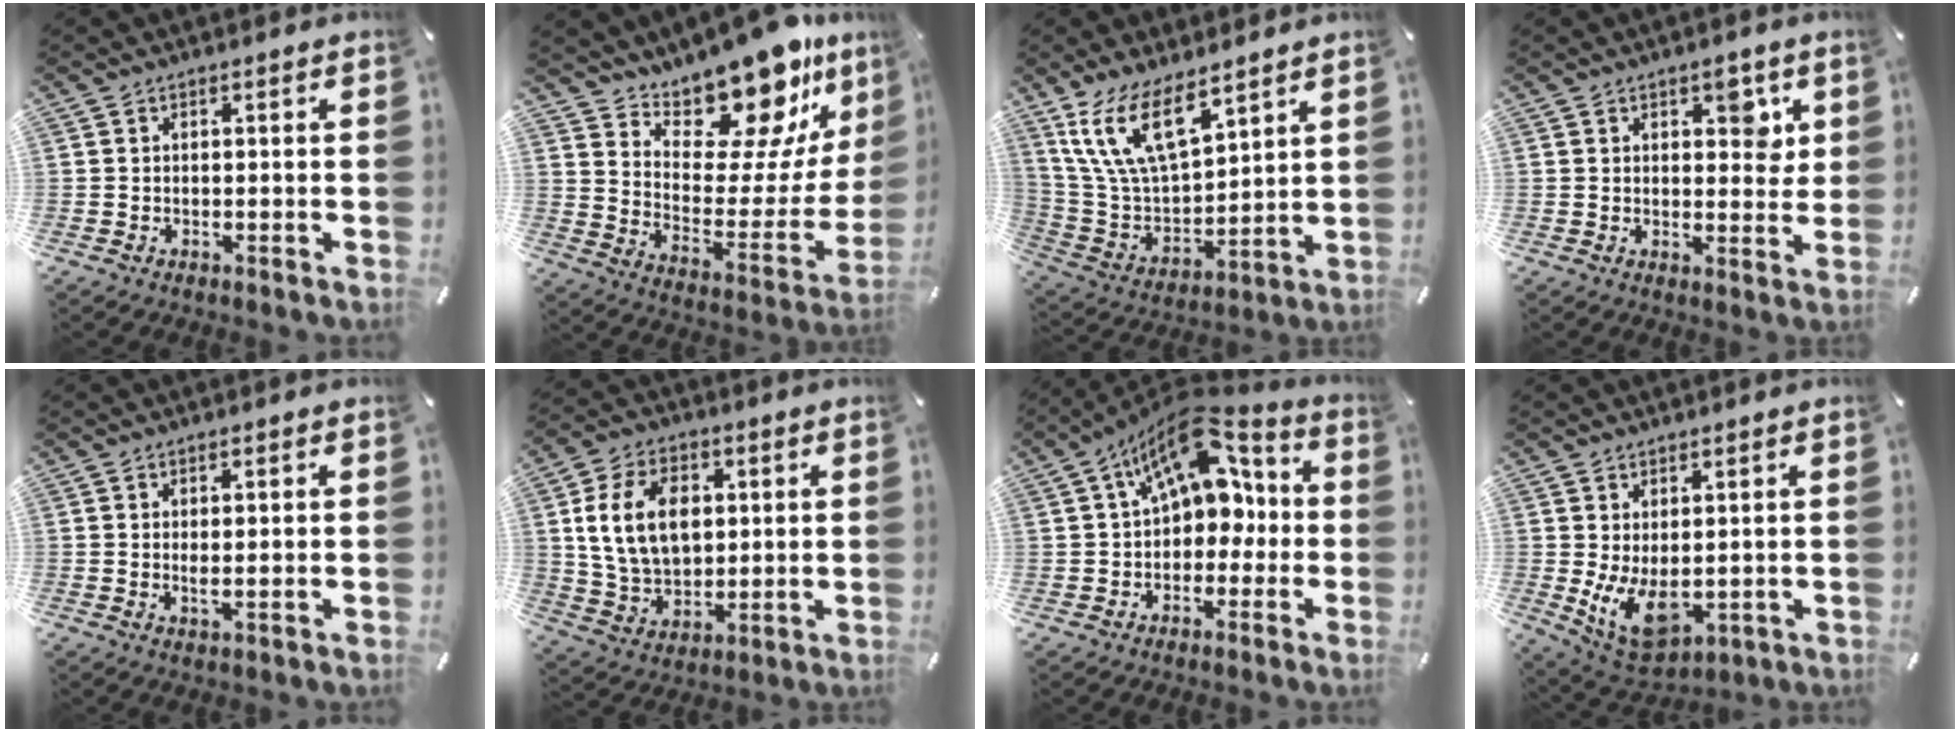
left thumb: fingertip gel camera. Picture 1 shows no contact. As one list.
[{"total": 19.1, "force": [16.9, 6.7, 5.9], "torque": [-0.080, -0.157, 0.285]}, {"total": 16.0, "force": [10.8, 7.4, 9.3], "torque": [-0.233, -0.053, 0.197]}, {"total": 5.5, "force": [2.6, 3.1, 3.6], "torque": [-0.021, -0.015, 0.035]}, {"total": 2.1, "force": [0.4, 0.4, 2.0], "torque": [-0.047, -0.005, 0.005]}, {"total": 13.9, "force": [3.0, 10.0, 9.1], "torque": [-0.193, 0.008, 0.052]}, {"total": 14.8, "force": [6.1, 9.2, 9.8], "torque": [-0.154, -0.031, 0.106]}, {"total": 8.7, "force": [0.5, 5.3, 6.9], "torque": [-0.126, -0.025, 0.014]}]